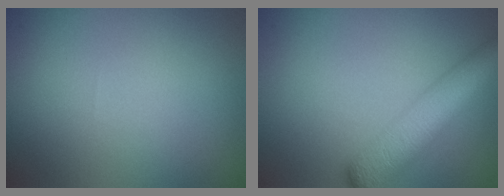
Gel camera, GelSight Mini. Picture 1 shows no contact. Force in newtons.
{"total": 6.8, "press": 6.8, "slide": 0.3}